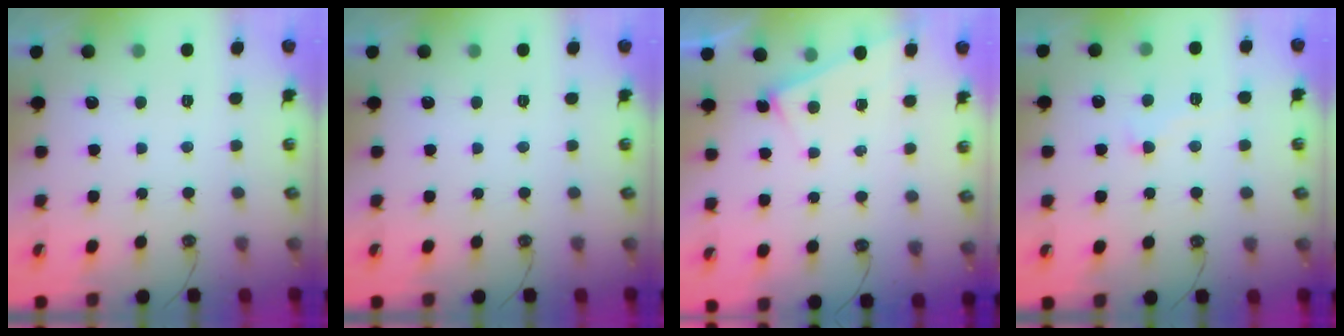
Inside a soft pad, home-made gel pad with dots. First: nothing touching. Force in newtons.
{"total": 0.0}
{"total": 5.0, "press": 5.0, "slide": 0.3}
{"total": 0.8, "press": 0.7, "slide": 0.4}